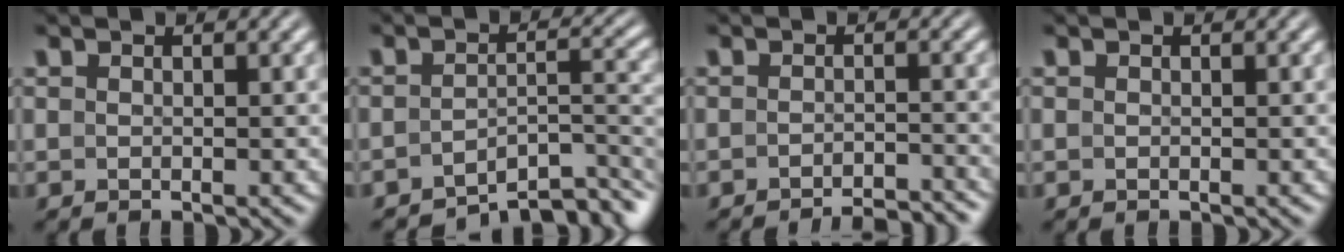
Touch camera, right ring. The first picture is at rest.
{"total": 9.1, "force": [-7.4, 3.1, 4.4], "torque": [-0.039, -0.015, -0.107]}
{"total": 4.3, "force": [-4.2, 0.3, 0.8], "torque": [-0.008, -0.012, -0.063]}
{"total": 0.0}